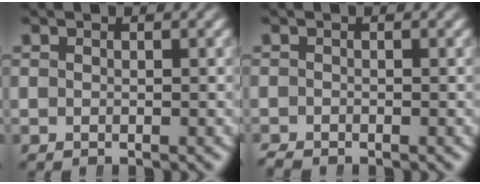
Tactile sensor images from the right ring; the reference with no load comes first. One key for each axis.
{"total": 1.1, "fx": -1.0, "fy": 0.5, "fz": 0.0, "tx": 0.000, "ty": -0.007, "tz": -0.017}